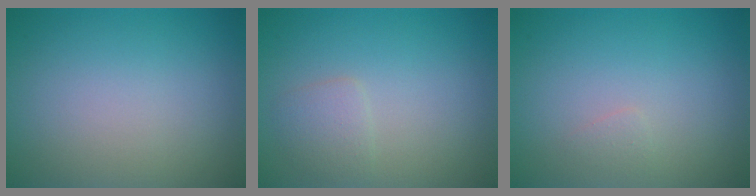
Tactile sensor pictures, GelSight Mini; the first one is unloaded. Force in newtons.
{"total": 1.5, "press": 1.5, "slide": 0.1}
{"total": 0.6, "press": 0.6, "slide": 0.1}